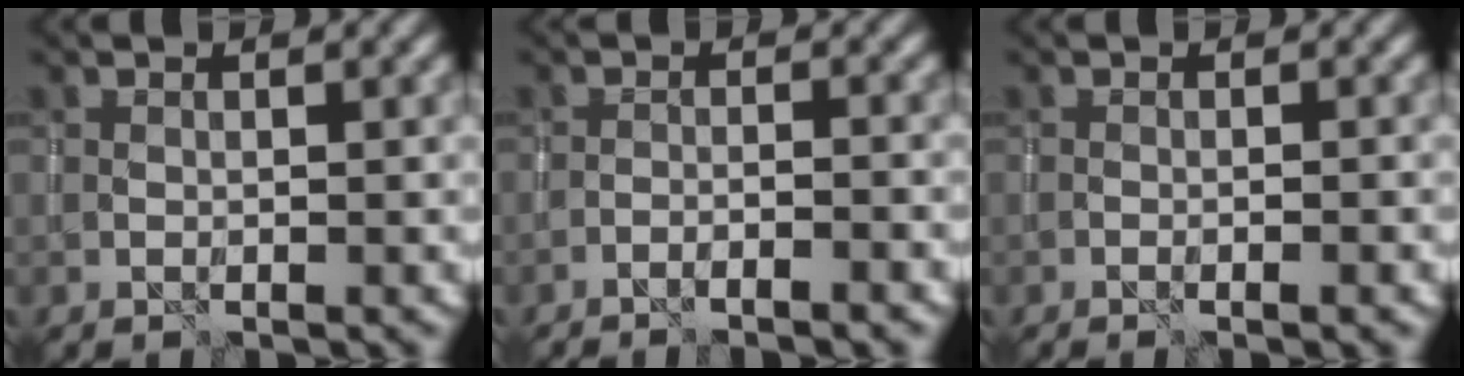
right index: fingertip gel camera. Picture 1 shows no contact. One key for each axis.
{"total": 2.7, "fx": -2.3, "fy": 0.3, "fz": 1.4, "tx": -0.020, "ty": 0.008, "tz": -0.043}
{"total": 1.5, "fx": -0.7, "fy": 0.3, "fz": 1.3, "tx": -0.018, "ty": 0.003, "tz": -0.017}